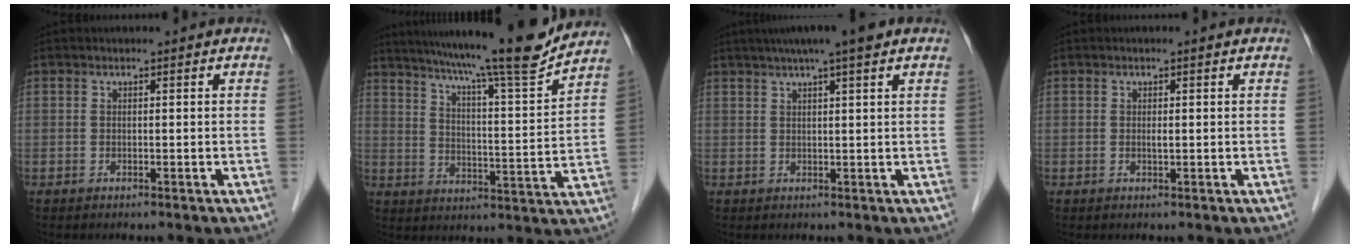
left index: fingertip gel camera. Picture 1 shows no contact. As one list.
[{"total": 17.5, "force": [15.3, -0.9, 8.4], "torque": [-0.135, -0.026, 0.218]}, {"total": 7.9, "force": [5.6, 0.0, 5.5], "torque": [-0.085, 0.031, 0.080]}, {"total": 0.6, "force": [0.0, 0.1, 0.6], "torque": [-0.015, -0.002, 0.003]}]